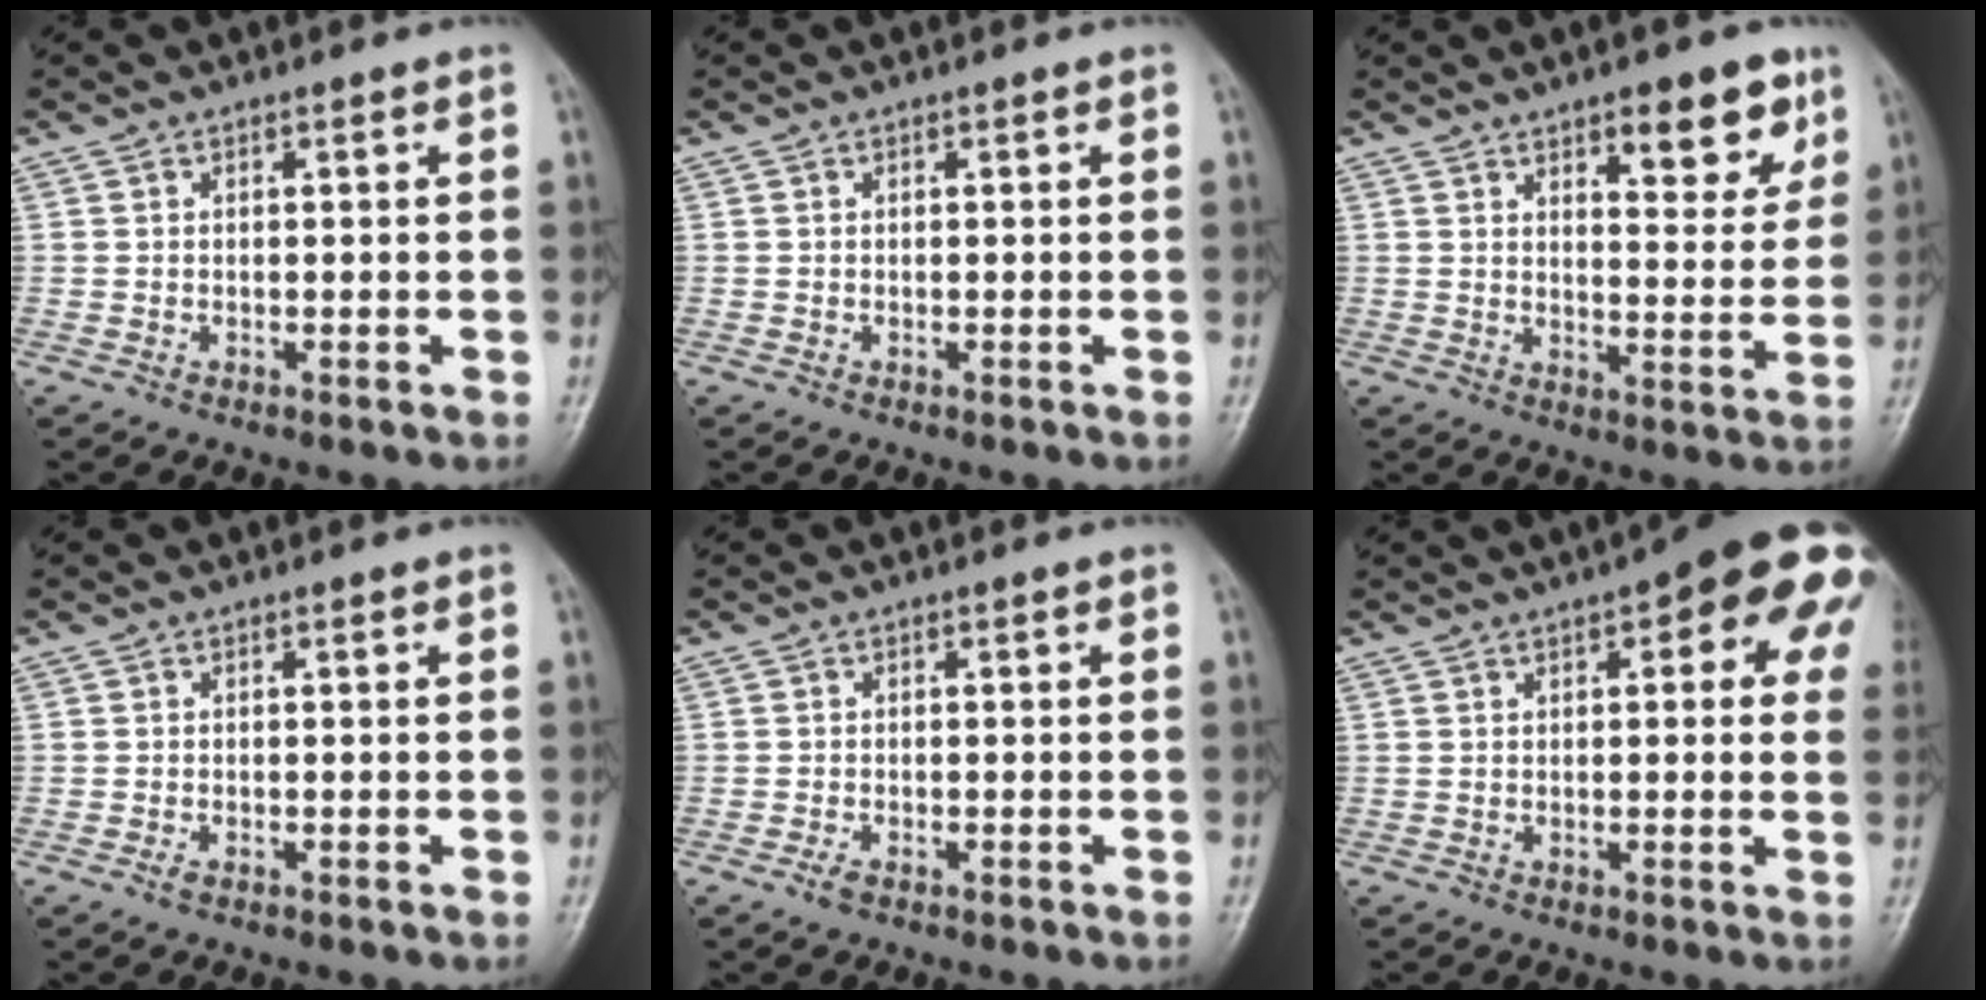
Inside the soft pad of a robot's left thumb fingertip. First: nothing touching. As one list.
[{"total": 0.0}, {"total": 10.1, "force": [6.0, 3.9, 7.1], "torque": [-0.067, -0.033, 0.085]}, {"total": 0.8, "force": [-0.6, 0.3, 0.5], "torque": [-0.016, 0.003, -0.011]}, {"total": 1.3, "force": [-1.0, 0.6, 0.7], "torque": [-0.023, 0.004, -0.019]}, {"total": 16.2, "force": [6.2, 5.9, 13.8], "torque": [-0.148, 0.007, 0.065]}]